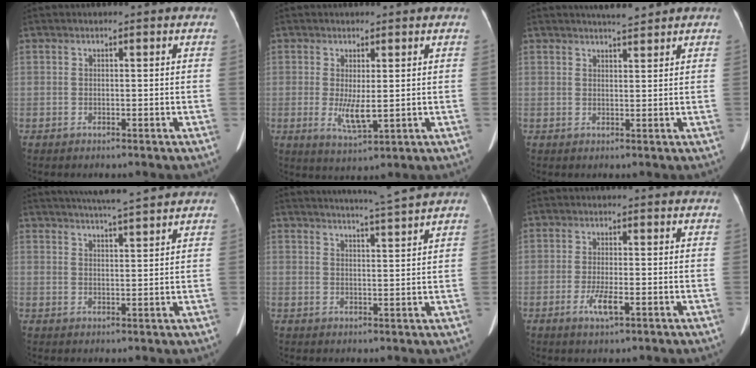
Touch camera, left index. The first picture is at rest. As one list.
[{"total": 4.1, "force": [-0.1, 1.0, 4.0], "torque": [-0.079, -0.015, 0.007]}, {"total": 3.6, "force": [3.3, 0.2, 1.4], "torque": [-0.021, 0.006, 0.050]}, {"total": 9.5, "force": [8.5, -0.1, 4.2], "torque": [-0.070, 0.019, 0.122]}, {"total": 7.4, "force": [6.7, -1.9, 2.3], "torque": [-0.039, -0.004, 0.096]}, {"total": 3.7, "force": [-1.6, 0.7, 3.2], "torque": [-0.069, -0.006, -0.027]}]